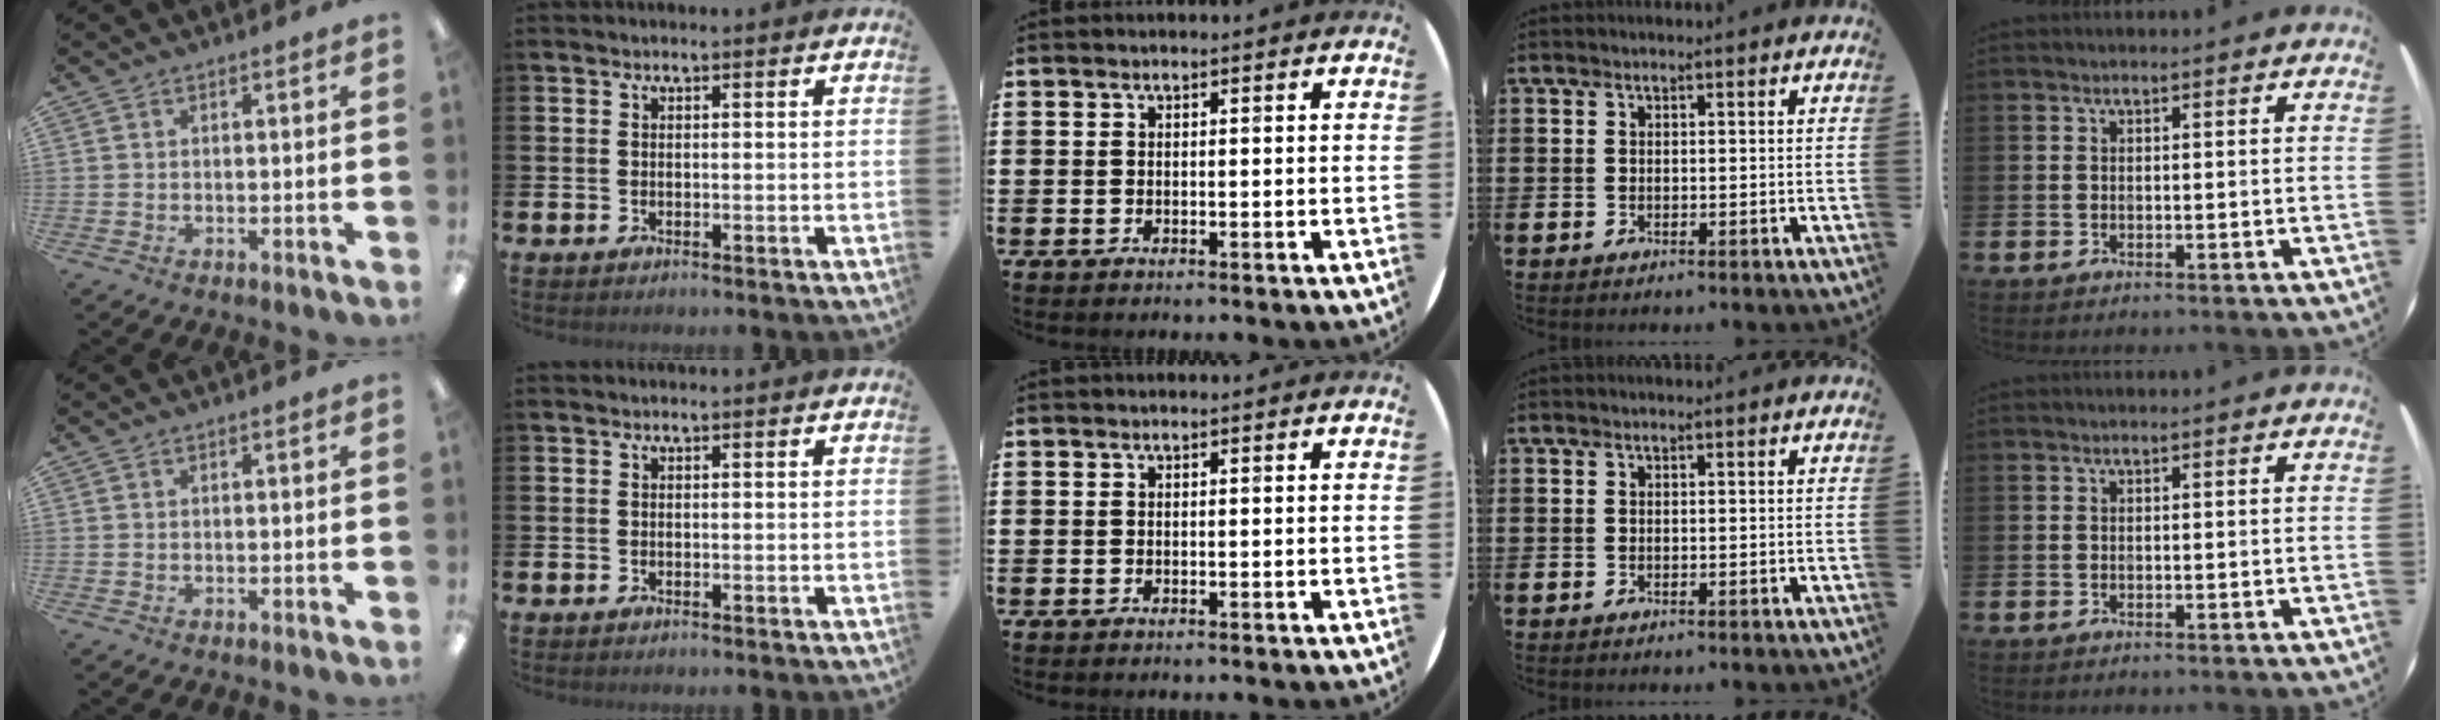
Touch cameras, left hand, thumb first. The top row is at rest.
{}